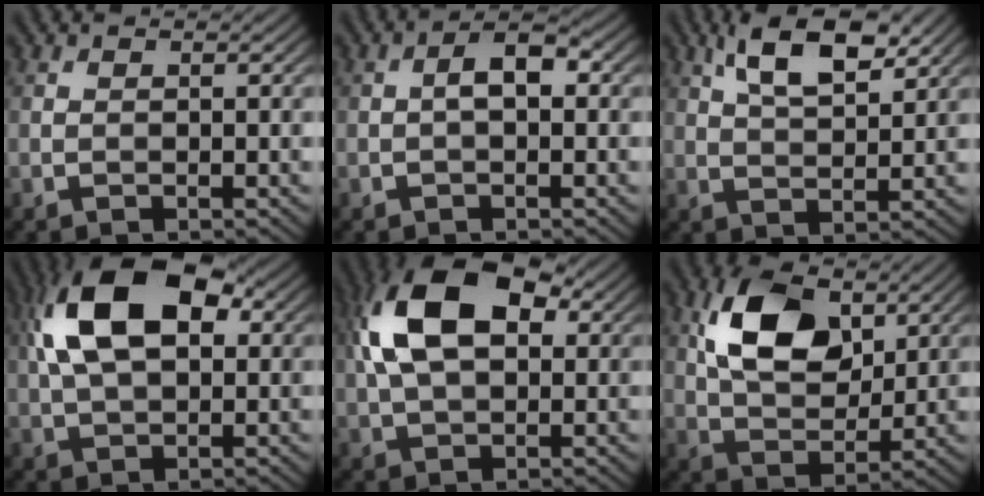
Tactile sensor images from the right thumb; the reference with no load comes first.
{"total": 3.2, "force": [-0.1, 1.5, 2.8], "torque": [-0.048, 0.011, -0.008]}
{"total": 7.6, "force": [4.1, 2.9, 5.7], "torque": [-0.114, 0.009, 0.080]}
{"total": 13.1, "force": [3.6, 7.1, 10.4], "torque": [-0.209, 0.022, 0.058]}
{"total": 12.6, "force": [3.3, 7.1, 9.9], "torque": [-0.206, 0.021, 0.052]}
{"total": 11.3, "force": [4.2, 6.7, 8.1], "torque": [-0.169, 0.011, 0.077]}